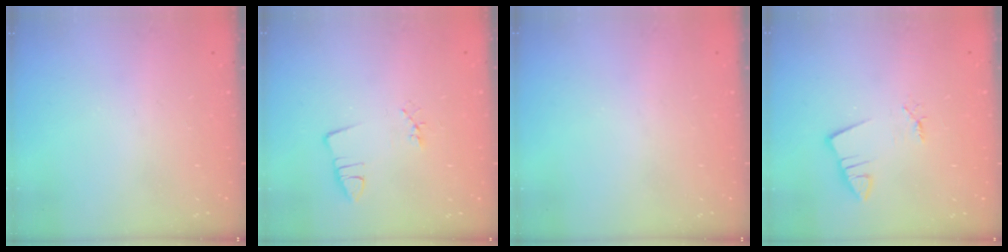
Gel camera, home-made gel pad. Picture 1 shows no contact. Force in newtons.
{"total": 1.9, "press": 1.4, "slide": 1.3}
{"total": 0.0}
{"total": 1.4, "press": 1.4, "slide": 0.1}